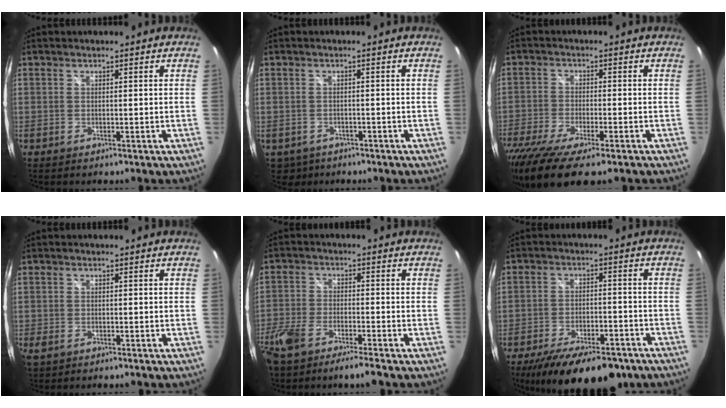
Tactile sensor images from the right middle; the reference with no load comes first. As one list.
[{"total": 4.6, "force": [-2.3, 3.7, 1.6], "torque": [-0.041, -0.008, -0.027]}, {"total": 15.2, "force": [-10.8, 3.6, 10.0], "torque": [-0.216, -0.062, -0.186]}, {"total": 2.4, "force": [-1.6, 1.2, 1.3], "torque": [-0.031, -0.006, -0.029]}, {"total": 8.8, "force": [-6.7, 1.7, 5.5], "torque": [-0.138, -0.021, -0.132]}, {"total": 18.1, "force": [-13.1, 6.5, 10.6], "torque": [-0.197, -0.032, -0.188]}]